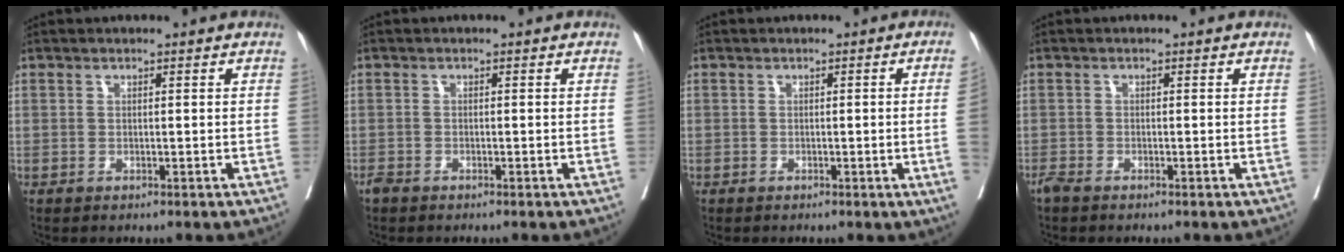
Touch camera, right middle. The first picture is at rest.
{"total": 0.9, "force": [-0.8, 0.2, 0.3], "torque": [-0.014, -0.003, -0.018]}
{"total": 2.9, "force": [-0.5, -1.1, 2.6], "torque": [-0.033, -0.005, -0.006]}
{"total": 1.4, "force": [-1.3, 0.1, 0.6], "torque": [-0.019, -0.005, -0.028]}